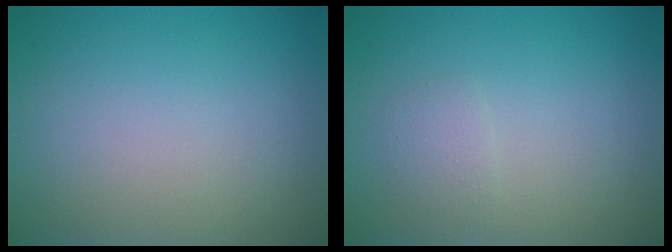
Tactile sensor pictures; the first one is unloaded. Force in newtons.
{"total": 1.2, "press": 1.2, "slide": 0.1}